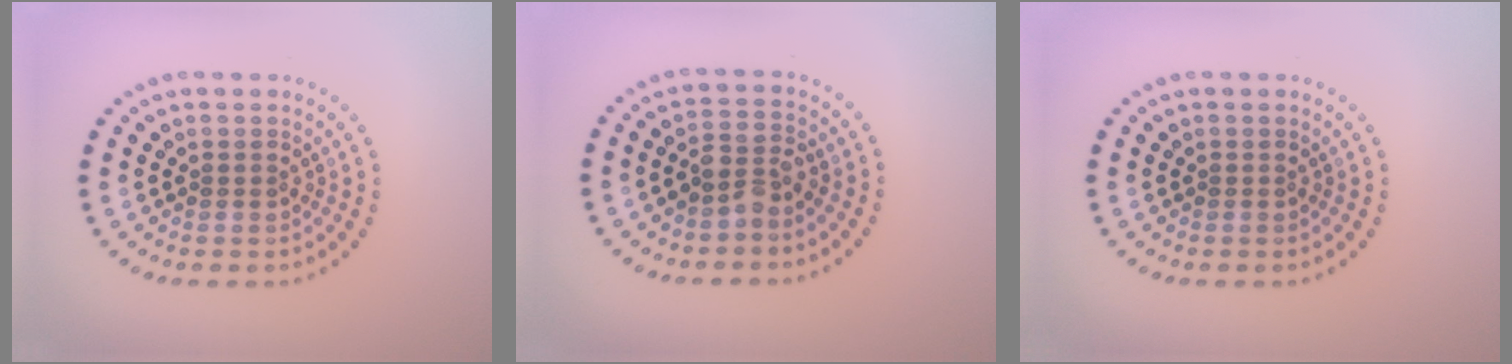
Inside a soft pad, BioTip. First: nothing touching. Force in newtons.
{"total": 2.4, "press": 2.2, "slide": 0.9}
{"total": 0.0}